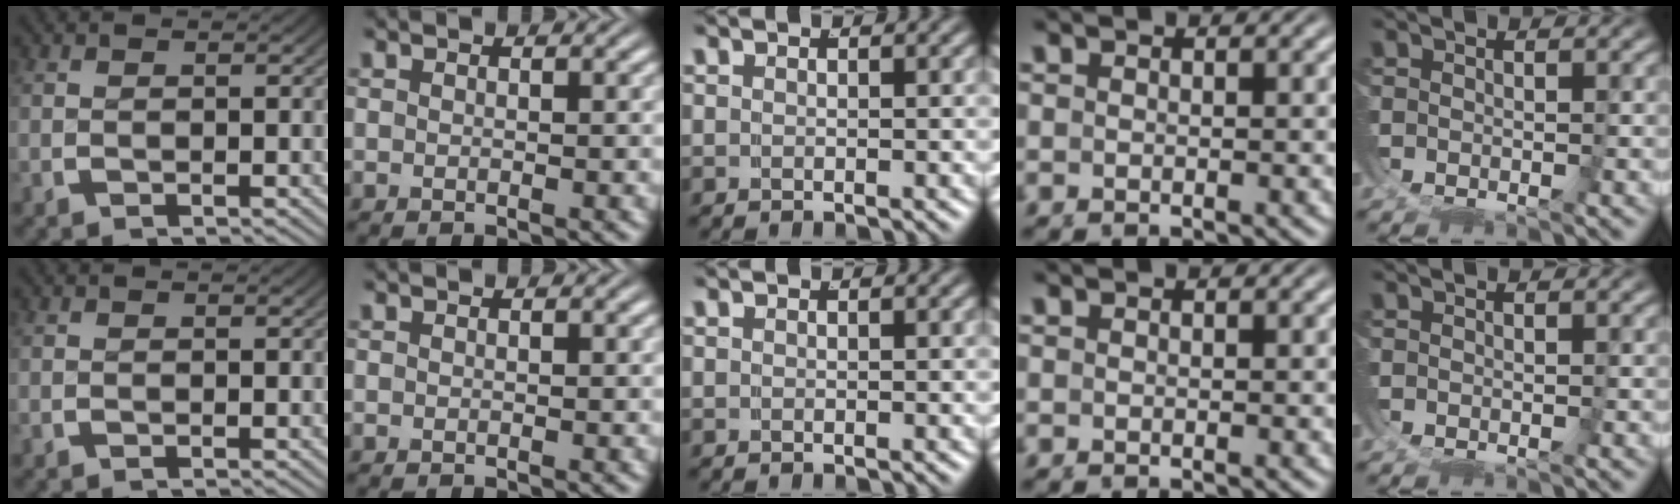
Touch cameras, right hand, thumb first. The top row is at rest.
{}